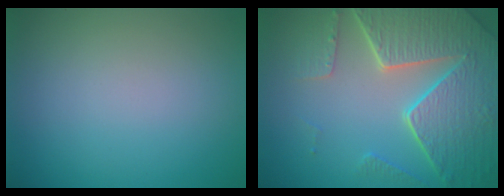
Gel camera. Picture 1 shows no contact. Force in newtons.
{"total": 8.4, "press": 6.2, "slide": 5.8}